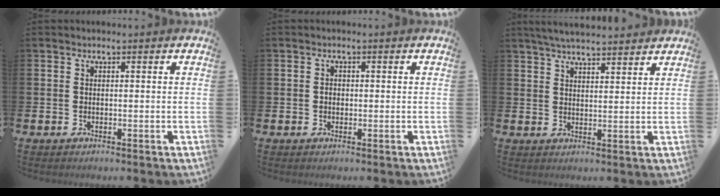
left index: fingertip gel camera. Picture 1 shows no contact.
{"total": 1.0, "force": [-0.1, 0.8, 0.5], "torque": [0.003, -0.001, -0.005]}
{"total": 4.6, "force": [4.5, 0.4, 1.0], "torque": [-0.027, -0.015, 0.082]}